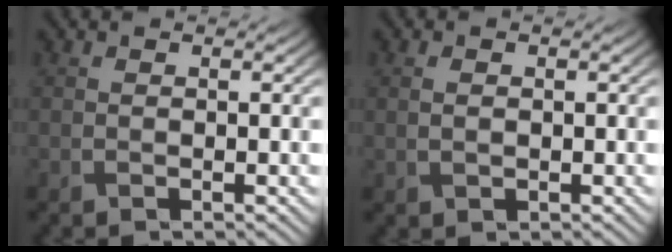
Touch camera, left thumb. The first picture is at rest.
{"total": 1.4, "force": [0.0, 0.9, 1.1], "torque": [-0.028, -0.002, 0.004]}